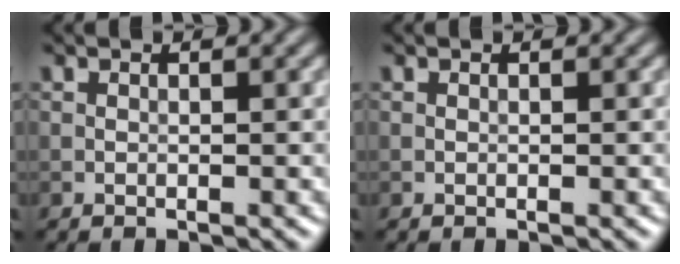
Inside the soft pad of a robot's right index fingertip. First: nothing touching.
{"total": 0.0}